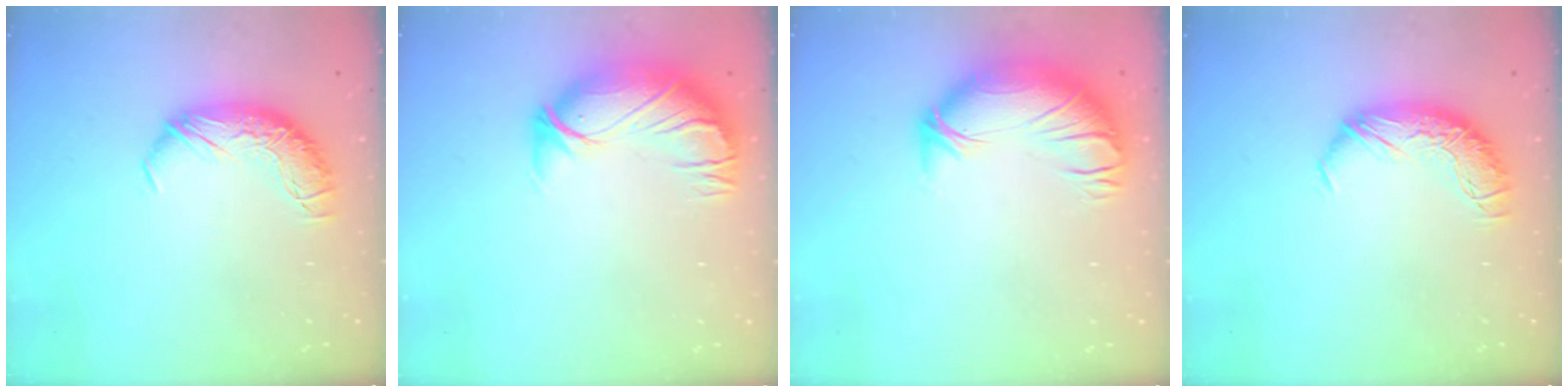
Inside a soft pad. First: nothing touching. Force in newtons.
{"total": 2.9, "press": 0.3, "slide": 2.9}
{"total": 3.1, "press": 0.1, "slide": 3.1}
{"total": 0.0}